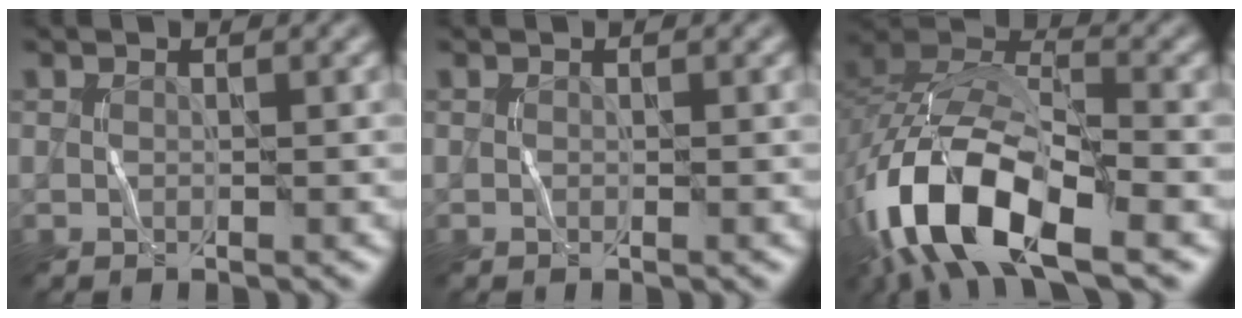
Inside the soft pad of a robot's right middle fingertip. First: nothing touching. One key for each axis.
{"total": 0.0}
{"total": 12.6, "fx": -6.2, "fy": 5.6, "fz": 9.5, "tx": -0.188, "ty": 0.001, "tz": -0.123}